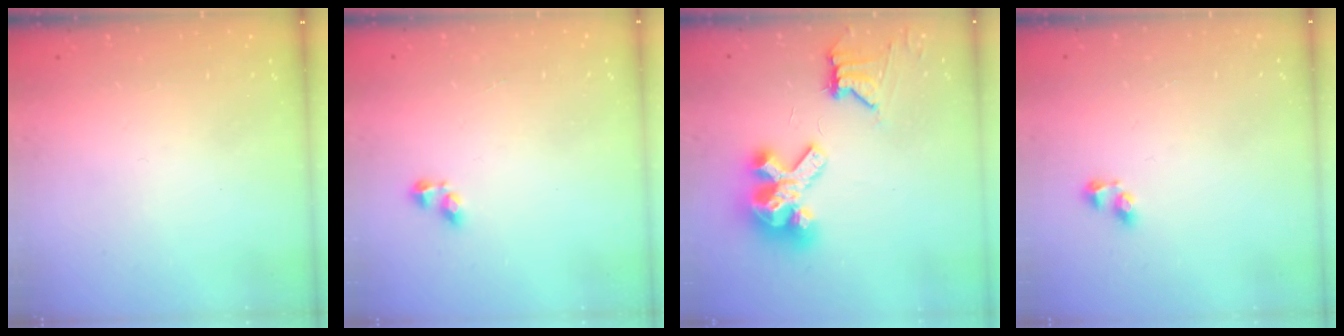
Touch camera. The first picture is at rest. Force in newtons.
{"total": 3.7, "press": 3.7, "slide": 0.6}
{"total": 11.8, "press": 11.7, "slide": 1.4}
{"total": 3.5, "press": 3.4, "slide": 0.9}